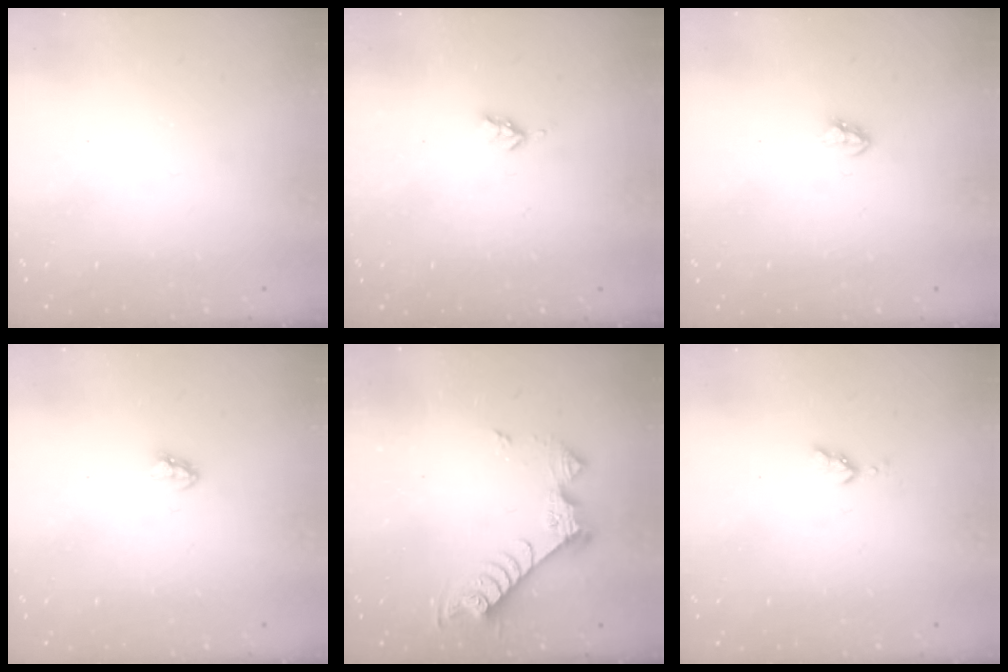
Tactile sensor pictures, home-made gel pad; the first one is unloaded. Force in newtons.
{"total": 2.7, "press": 2.6, "slide": 0.5}
{"total": 3.4, "press": 3.4, "slide": 0.3}
{"total": 3.1, "press": 3.1, "slide": 0.2}
{"total": 10.0, "press": 9.9, "slide": 0.5}
{"total": 3.5, "press": 3.5, "slide": 0.4}